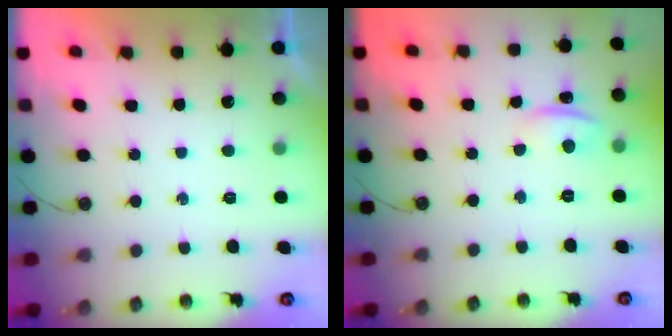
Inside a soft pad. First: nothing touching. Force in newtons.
{"total": 1.5, "press": 1.3, "slide": 0.7}